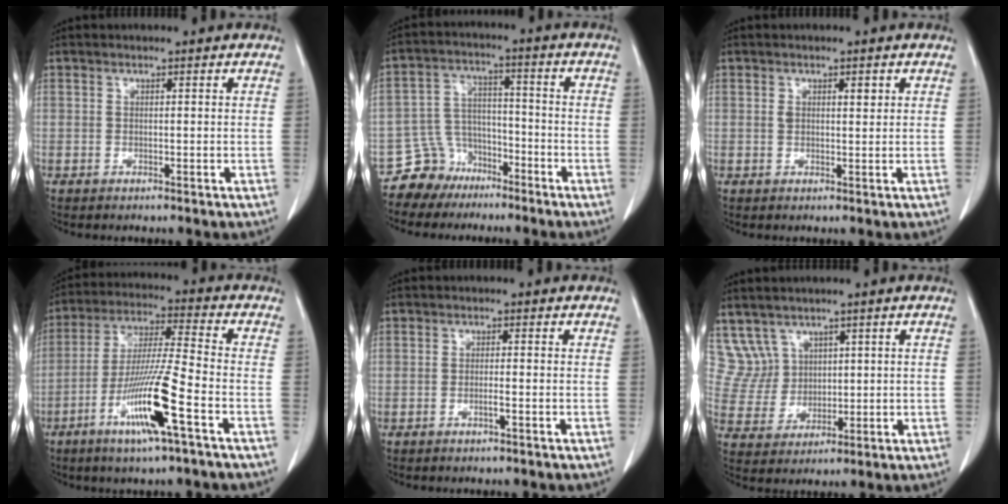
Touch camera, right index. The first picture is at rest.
{"total": 7.3, "force": [-5.5, 4.8, -0.1], "torque": [0.007, 0.024, -0.099]}
{"total": 2.0, "force": [0.8, 0.9, 1.6], "torque": [-0.028, 0.003, 0.016]}
{"total": 13.1, "force": [-5.8, -0.4, 11.8], "torque": [-0.233, -0.016, -0.110]}
{"total": 1.2, "force": [-0.6, -0.1, 1.1], "torque": [-0.022, 0.000, -0.010]}
{"total": 5.9, "force": [3.6, 4.7, -0.2], "torque": [0.002, 0.016, 0.085]}